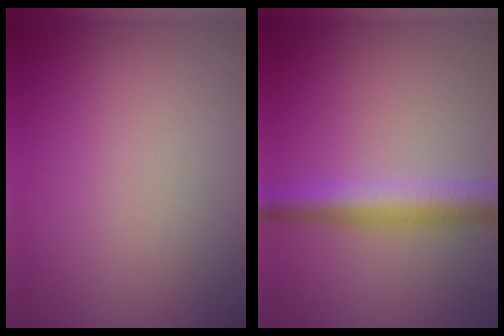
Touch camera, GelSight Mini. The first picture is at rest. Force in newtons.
{"total": 4.5, "press": 4.5, "slide": 0.1}